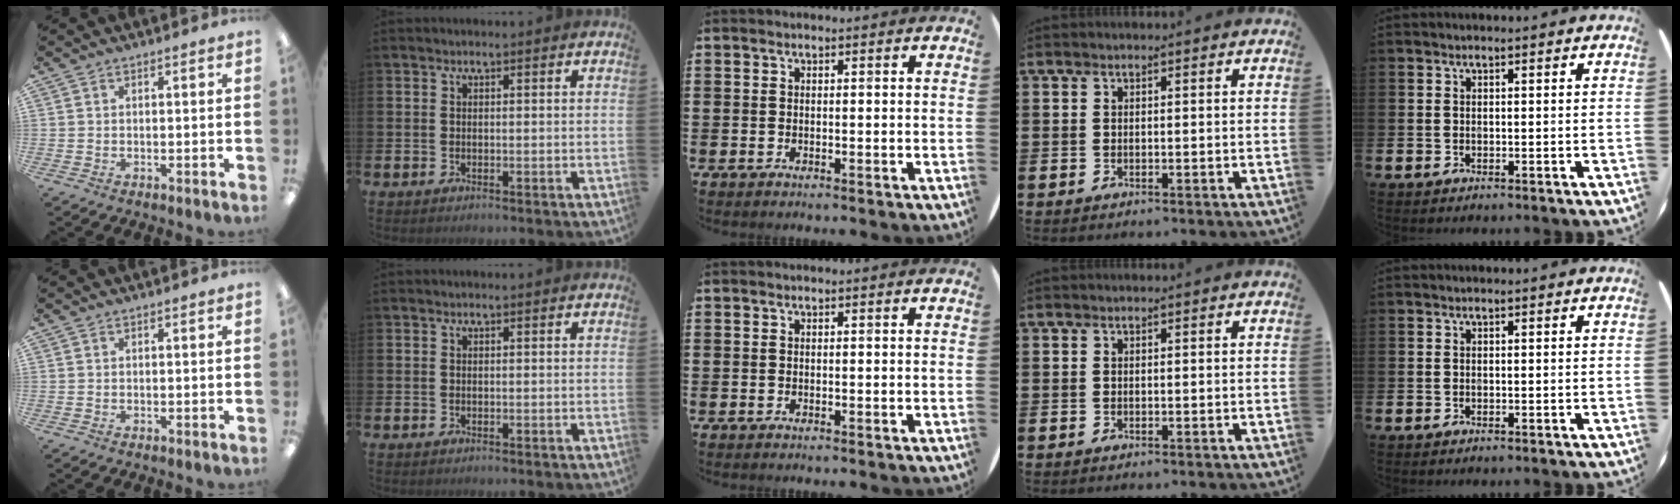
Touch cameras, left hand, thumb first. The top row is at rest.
{}